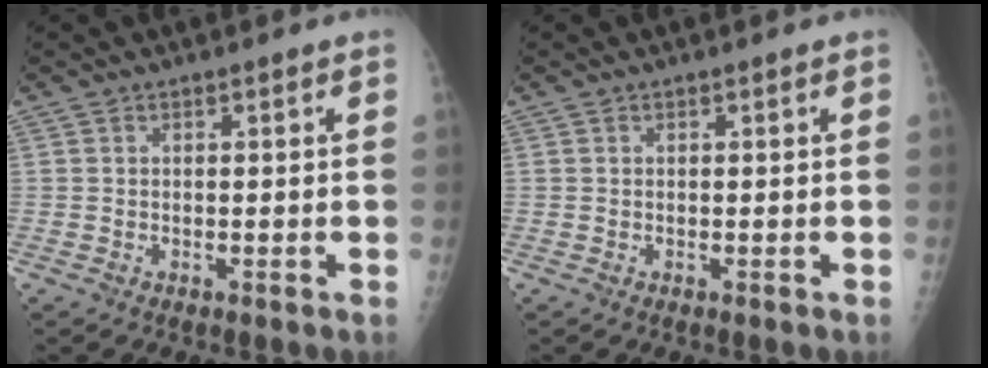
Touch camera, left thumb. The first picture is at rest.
{"total": 0.0}